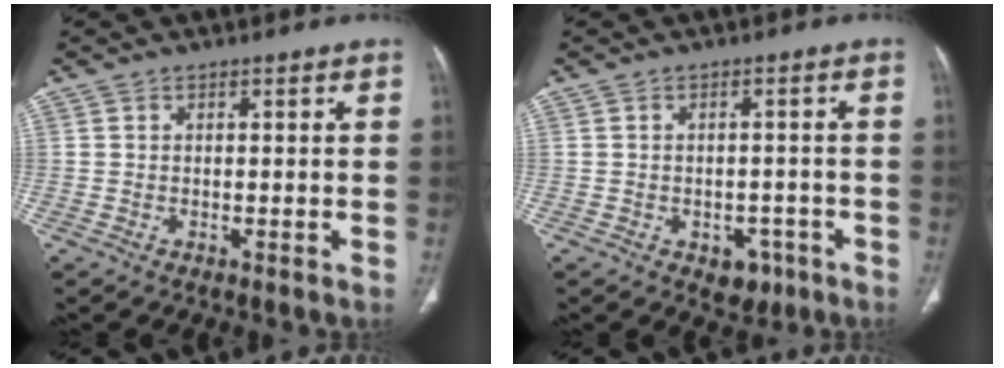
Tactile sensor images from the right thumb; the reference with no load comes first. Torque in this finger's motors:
{"motor_torque": [1.04, 0.05, 0.41, -0.63, 0.00]}